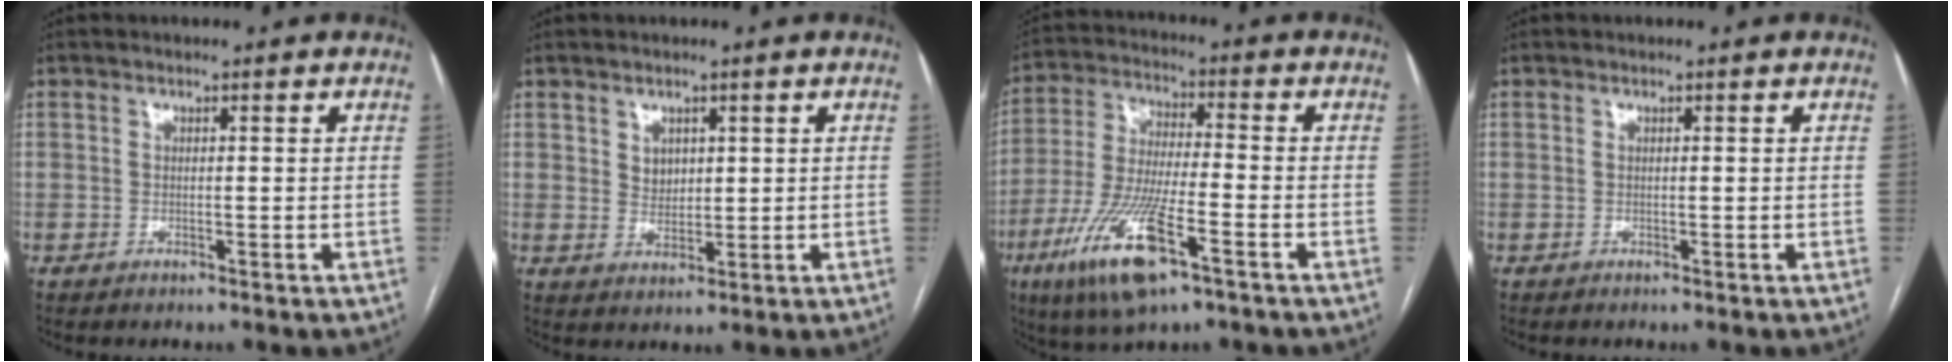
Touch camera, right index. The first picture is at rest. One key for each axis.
{"total": 2.8, "fx": 1.2, "fy": 2.1, "fz": 1.4, "tx": -0.025, "ty": -0.001, "tz": 0.028}
{"total": 14.2, "fx": -7.1, "fy": 2.5, "fz": 12.0, "tx": -0.249, "ty": -0.025, "tz": -0.127}
{"total": 0.0}